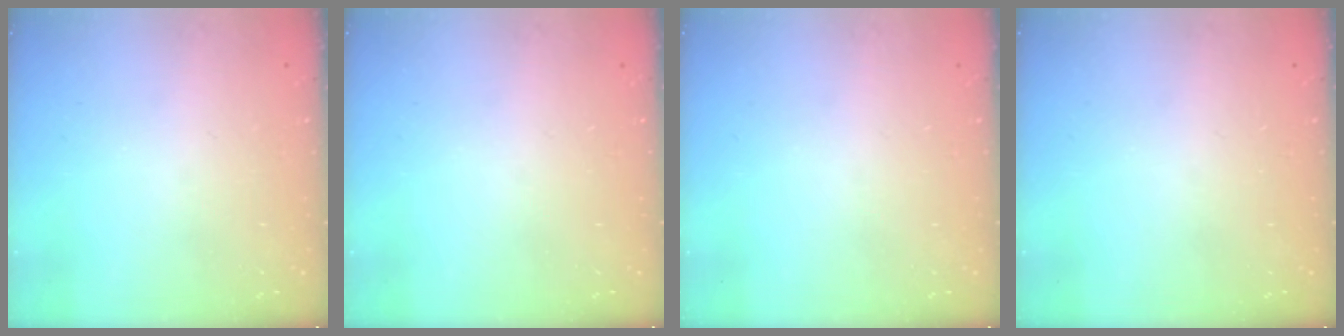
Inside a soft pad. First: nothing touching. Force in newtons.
{"total": 0.0}
{"total": 0.0}
{"total": 0.0}